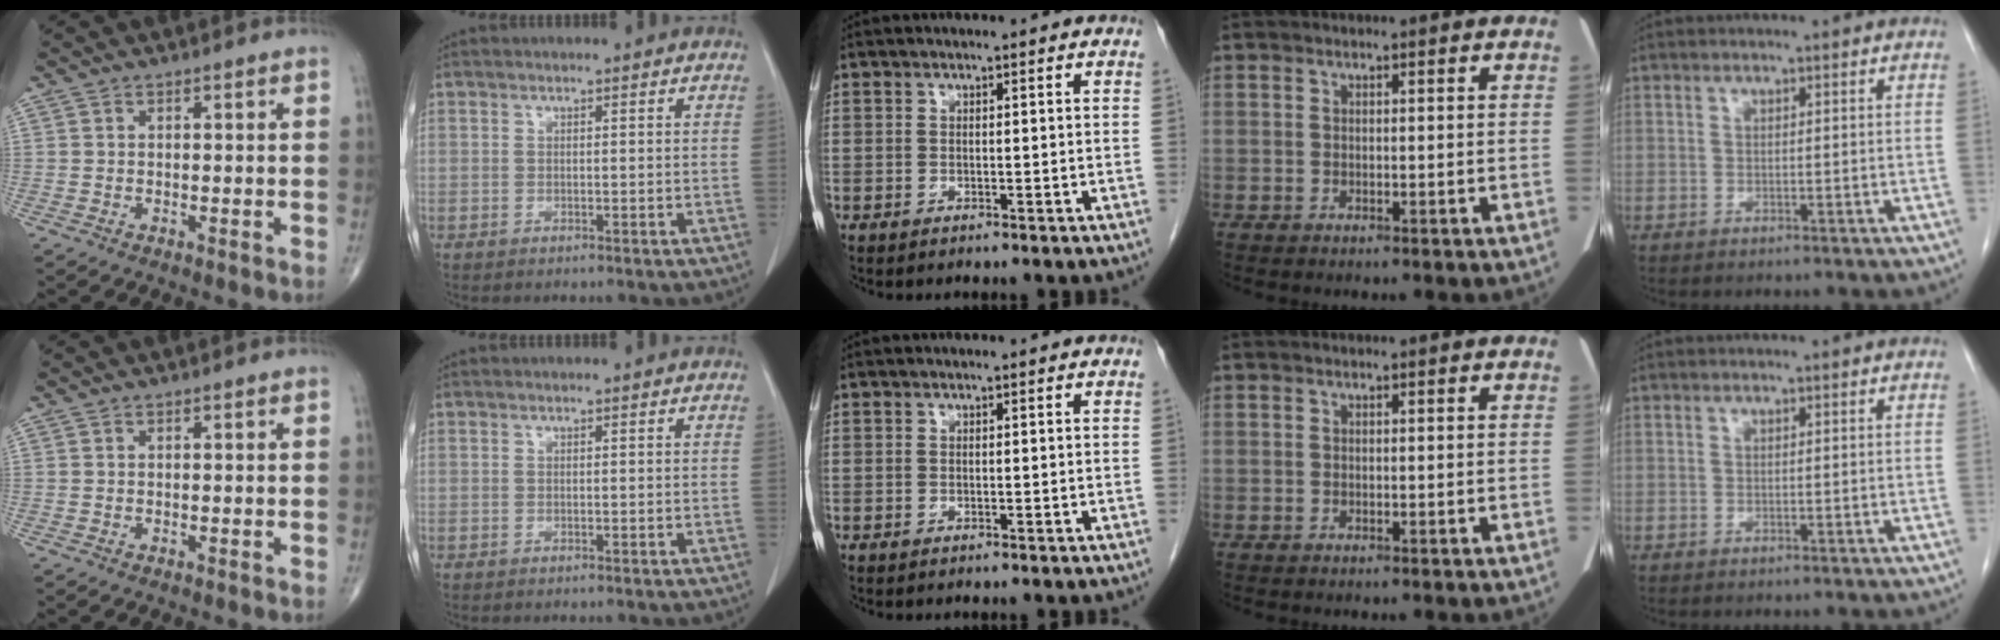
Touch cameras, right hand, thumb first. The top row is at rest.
{}